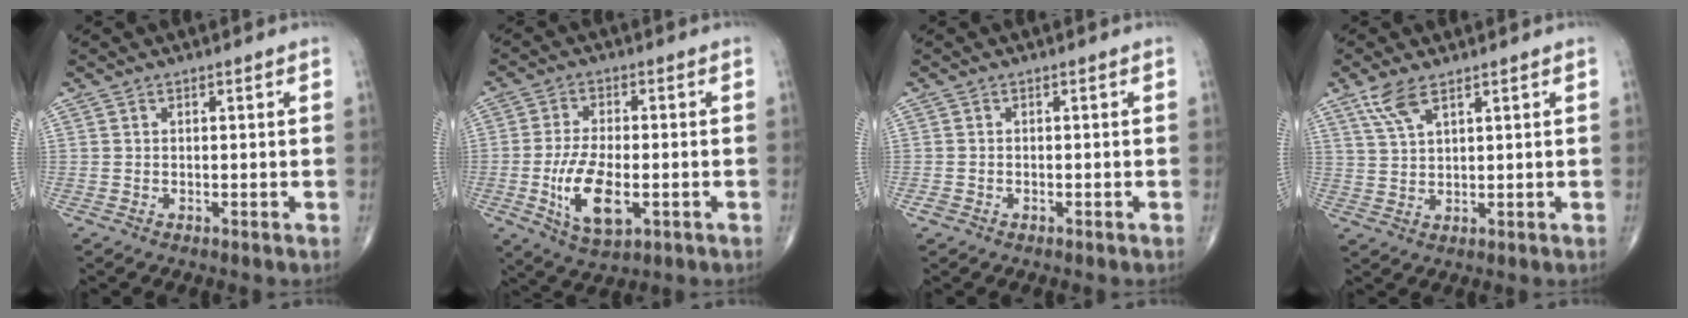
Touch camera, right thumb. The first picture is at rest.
{"total": 10.9, "force": [-2.7, 5.1, 9.3], "torque": [-0.176, -0.002, -0.042]}
{"total": 1.1, "force": [-0.6, 0.8, 0.4], "torque": [-0.010, 0.003, -0.011]}
{"total": 5.2, "force": [3.2, 1.7, 3.6], "torque": [-0.081, -0.003, 0.073]}